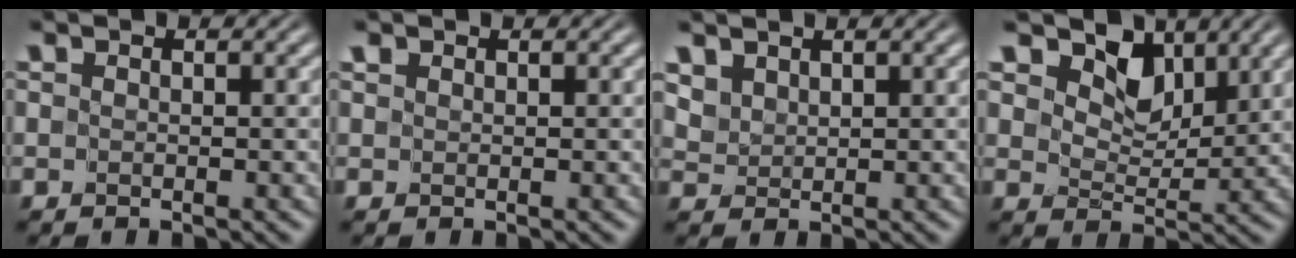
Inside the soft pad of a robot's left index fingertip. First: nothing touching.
{"total": 0.6, "force": [0.4, 0.4, 0.0], "torque": [0.003, 0.003, 0.006]}
{"total": 2.3, "force": [1.8, 1.3, 0.5], "torque": [-0.023, -0.002, 0.053]}
{"total": 4.5, "force": [3.0, 2.6, 2.0], "torque": [-0.044, -0.012, 0.045]}